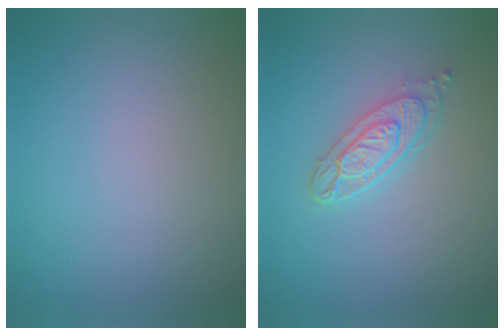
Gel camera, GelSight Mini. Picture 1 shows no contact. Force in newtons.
{"total": 3.9, "press": 3.0, "slide": 2.5}